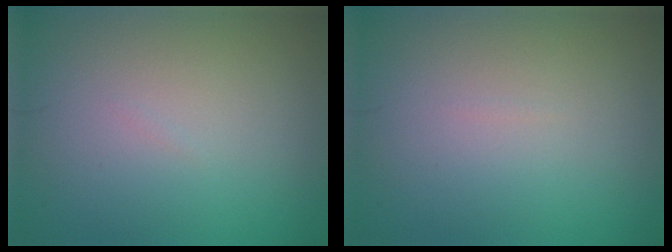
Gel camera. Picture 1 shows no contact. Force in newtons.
{"total": 0.0}